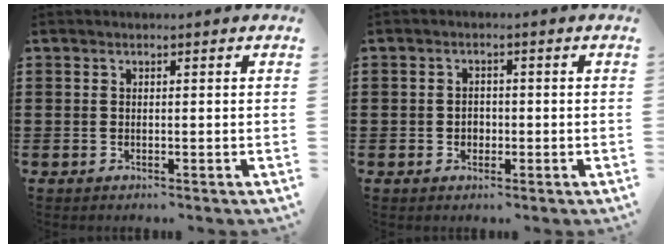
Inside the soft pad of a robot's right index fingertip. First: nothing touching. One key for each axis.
{"total": 1.7, "fx": -0.4, "fy": 1.5, "fz": 0.7, "tx": -0.018, "ty": 0.006, "tz": -0.010}